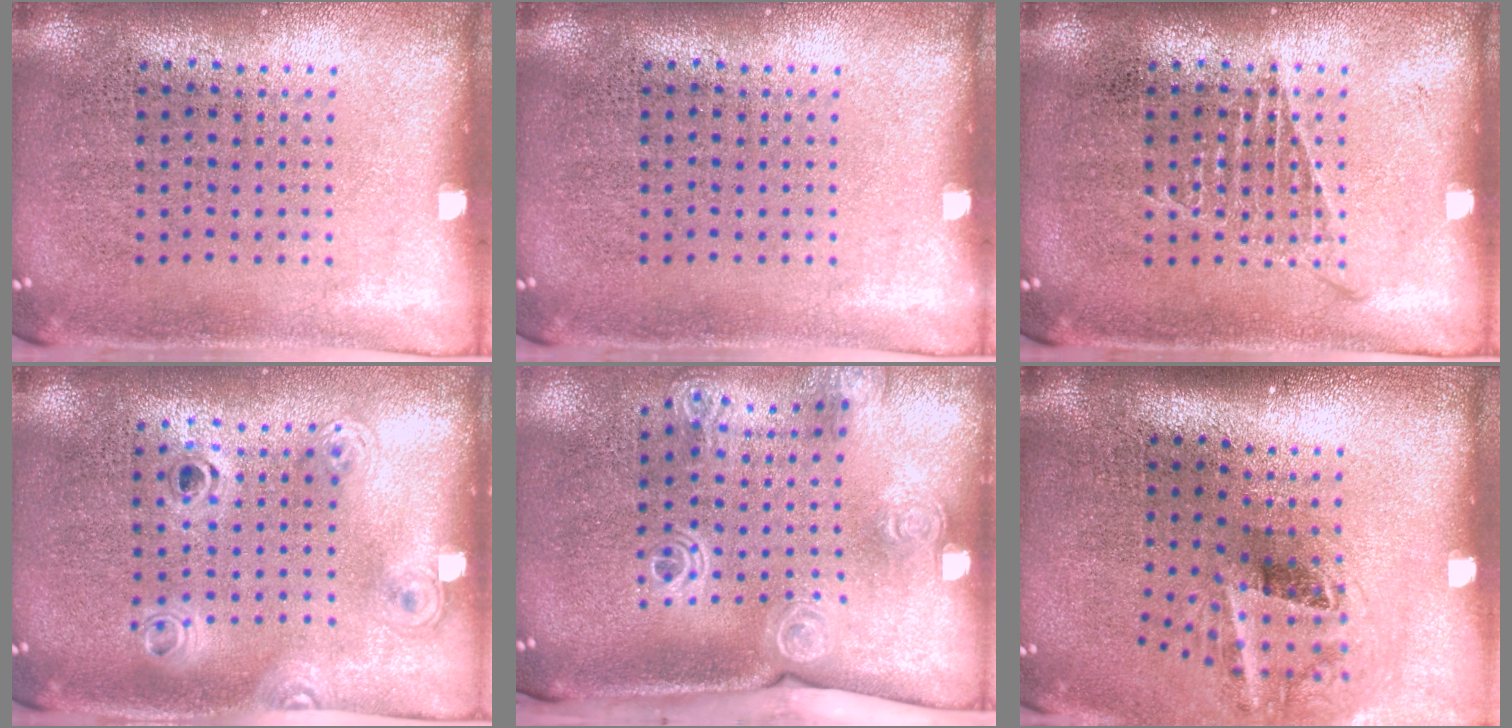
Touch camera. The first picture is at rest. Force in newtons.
{"total": 0.0}
{"total": 1.0, "press": 1.0, "slide": 0.2}
{"total": 1.2, "press": 1.0, "slide": 0.7}
{"total": 2.1, "press": 1.6, "slide": 1.3}
{"total": 2.1, "press": 1.3, "slide": 1.6}